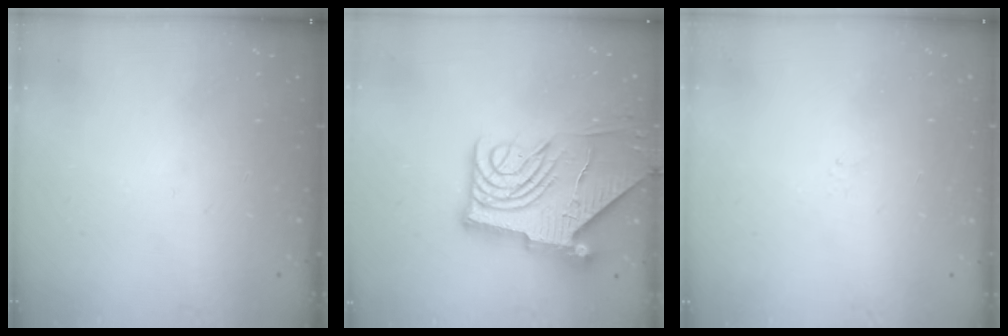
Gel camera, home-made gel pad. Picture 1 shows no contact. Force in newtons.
{"total": 14.5, "press": 14.4, "slide": 1.3}
{"total": 1.2, "press": 1.2, "slide": 0.3}